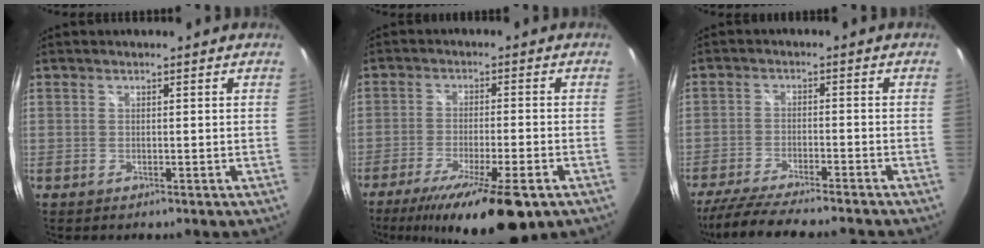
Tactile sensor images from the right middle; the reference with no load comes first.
{"total": 16.1, "force": [-10.8, 2.7, 11.6], "torque": [-0.213, -0.047, -0.171]}
{"total": 13.8, "force": [-12.1, 1.0, 6.5], "torque": [-0.139, -0.025, -0.194]}